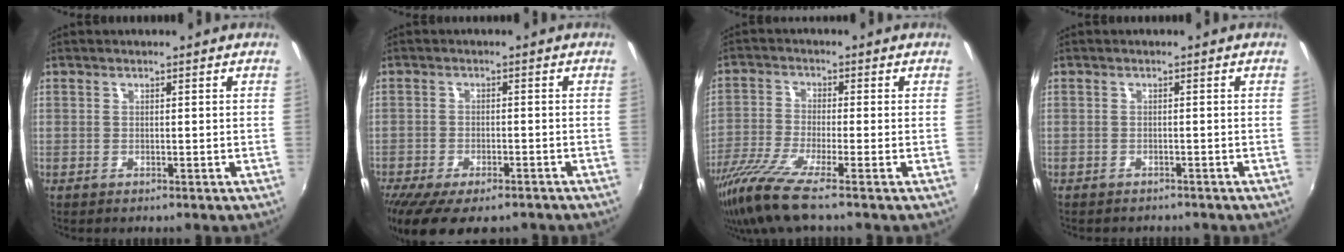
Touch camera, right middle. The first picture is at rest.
{"total": 12.6, "force": [-9.4, 4.3, 7.2], "torque": [-0.158, -0.046, -0.149]}
{"total": 8.8, "force": [-6.7, -0.5, 5.7], "torque": [-0.132, -0.027, -0.129]}
{"total": 2.3, "force": [-2.1, 0.7, 0.6], "torque": [-0.018, -0.011, -0.029]}